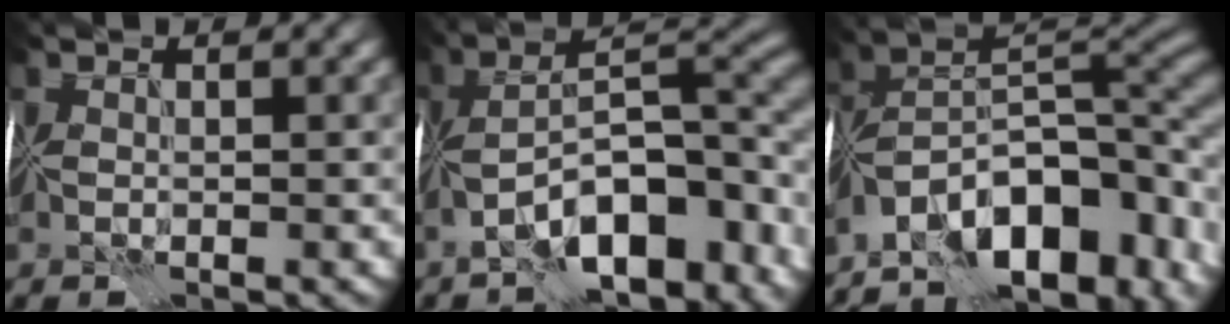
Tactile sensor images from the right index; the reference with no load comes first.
{"total": 14.0, "force": [-5.6, 5.8, 11.4], "torque": [-0.169, 0.019, -0.087]}
{"total": 16.0, "force": [-8.0, 7.9, 11.4], "torque": [-0.179, 0.016, -0.140]}